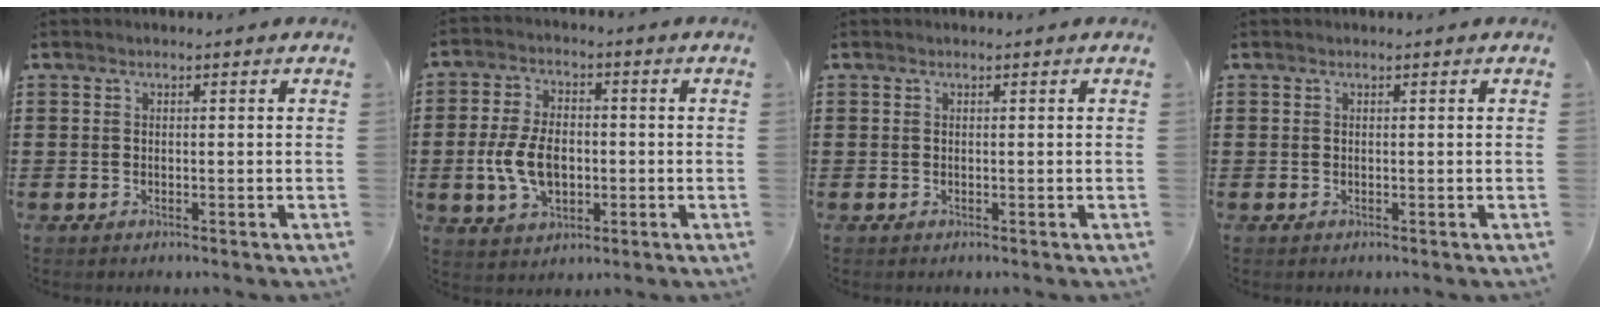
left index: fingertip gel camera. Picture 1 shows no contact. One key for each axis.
{"total": 8.0, "fx": -1.2, "fy": 4.9, "fz": 6.2, "tx": -0.137, "ty": 0.001, "tz": -0.030}
{"total": 0.0}
{"total": 0.0}